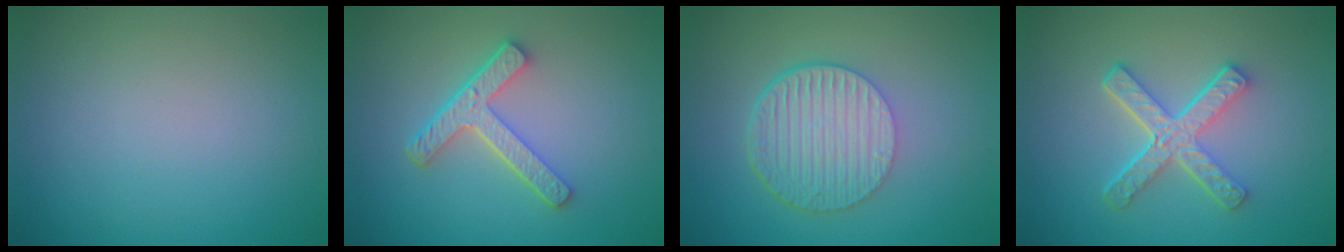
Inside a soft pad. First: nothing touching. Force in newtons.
{"total": 4.5, "press": 3.3, "slide": 3.0}
{"total": 6.7, "press": 4.4, "slide": 5.0}
{"total": 5.1, "press": 3.6, "slide": 3.6}